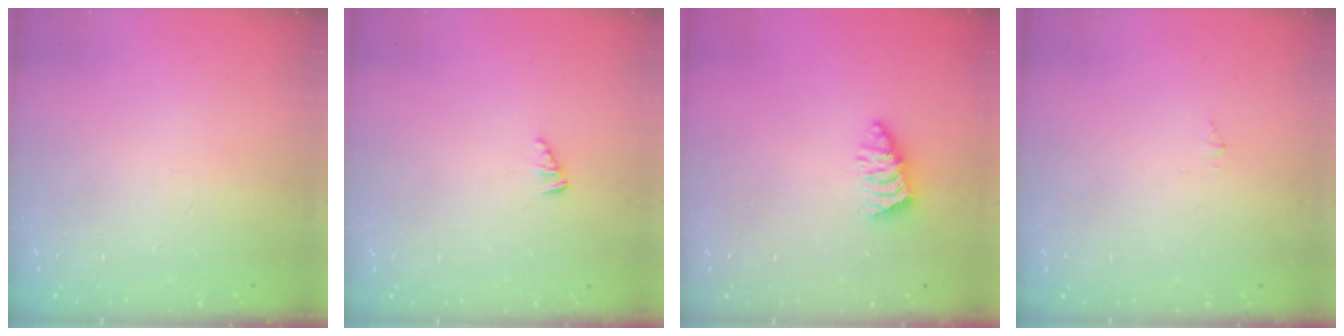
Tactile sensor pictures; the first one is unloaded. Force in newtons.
{"total": 1.7, "press": 1.7, "slide": 0.3}
{"total": 2.4, "press": 2.3, "slide": 0.5}
{"total": 0.0}